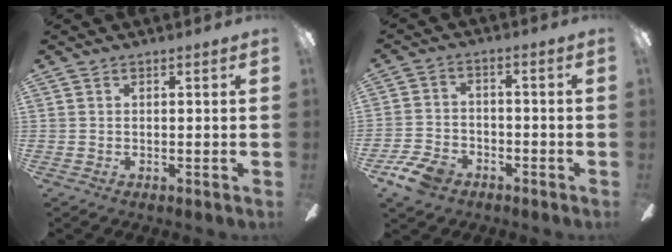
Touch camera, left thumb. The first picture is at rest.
{"total": 8.1, "force": [-5.3, 4.8, 3.9], "torque": [-0.090, 0.026, -0.100]}